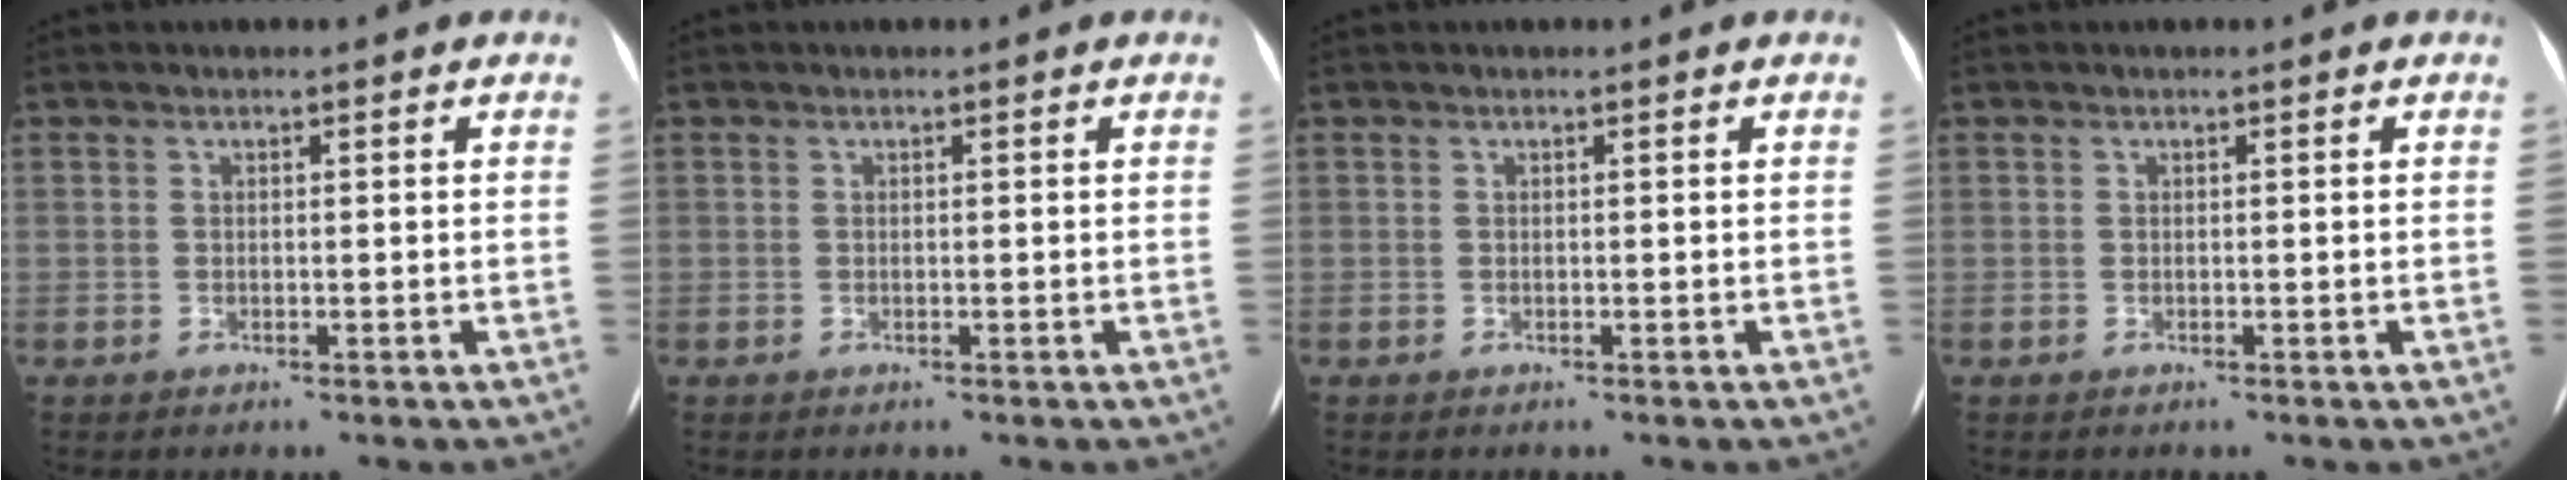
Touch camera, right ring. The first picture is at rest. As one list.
[{"total": 0.0}, {"total": 0.0}, {"total": 0.0}]